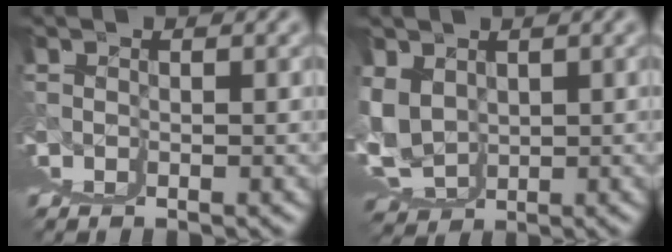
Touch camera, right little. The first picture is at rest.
{"total": 6.8, "force": [2.0, 5.5, 3.4], "torque": [-0.050, -0.029, 0.051]}